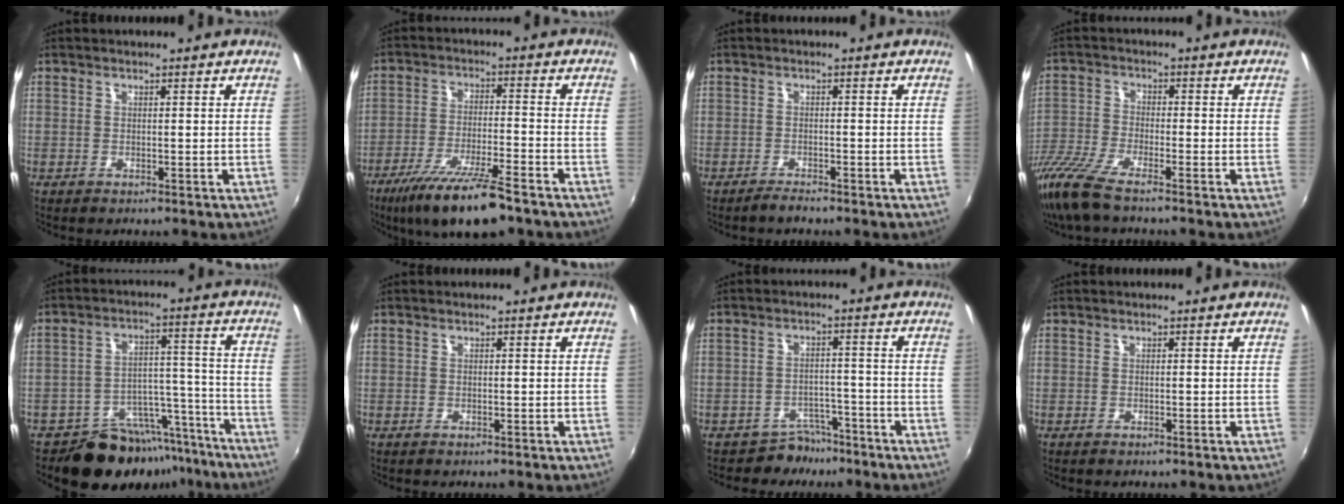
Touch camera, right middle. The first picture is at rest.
{"total": 13.7, "force": [-10.1, 2.1, 9.1], "torque": [-0.182, -0.027, -0.171]}
{"total": 2.0, "force": [-1.9, 0.2, 0.7], "torque": [-0.023, -0.005, -0.038]}
{"total": 9.6, "force": [-7.6, 1.0, 5.8], "torque": [-0.138, -0.026, -0.153]}
{"total": 14.8, "force": [-12.4, 7.6, 2.8], "torque": [-0.048, 0.057, -0.164]}
{"total": 0.0}
{"total": 5.0, "force": [-4.2, 2.8, -0.1], "torque": [0.001, 0.022, -0.063]}
{"total": 0.0}